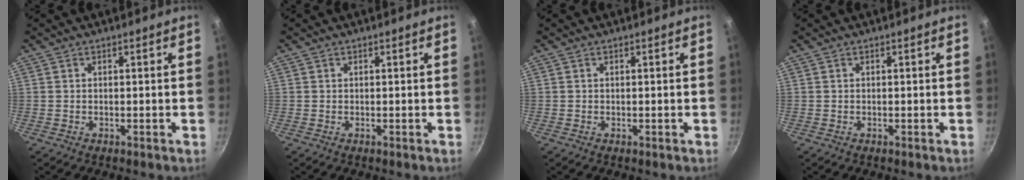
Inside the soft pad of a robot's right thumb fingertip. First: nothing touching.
{"total": 0.0}
{"total": 0.0}
{"total": 0.0}